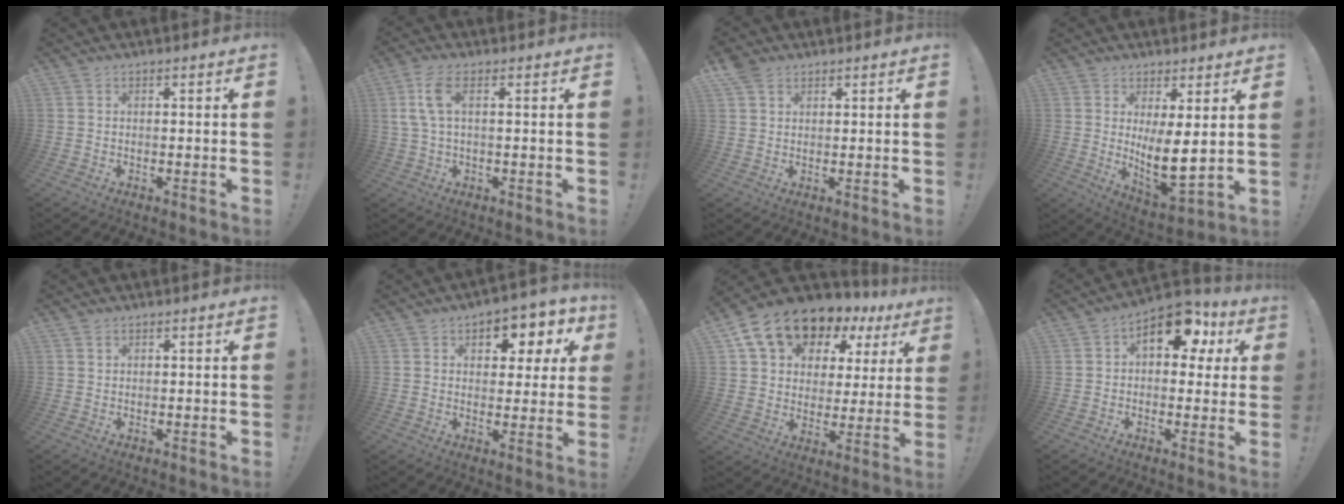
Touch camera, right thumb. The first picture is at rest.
{"total": 6.6, "force": [1.9, 2.2, 6.0], "torque": [-0.120, -0.001, 0.037]}
{"total": 4.3, "force": [2.9, 2.6, 1.8], "torque": [-0.026, -0.013, 0.055]}
{"total": 10.0, "force": [1.8, 3.3, 9.2], "torque": [-0.142, -0.042, 0.036]}
{"total": 1.0, "force": [0.8, 0.6, 0.1], "torque": [0.003, -0.002, 0.014]}
{"total": 6.9, "force": [3.4, 4.5, 3.9], "torque": [-0.041, -0.027, 0.060]}
{"total": 14.5, "force": [10.4, 8.5, 5.6], "torque": [-0.104, -0.073, 0.197]}
{"total": 13.1, "force": [6.0, 7.5, 8.9], "torque": [-0.119, -0.025, 0.108]}